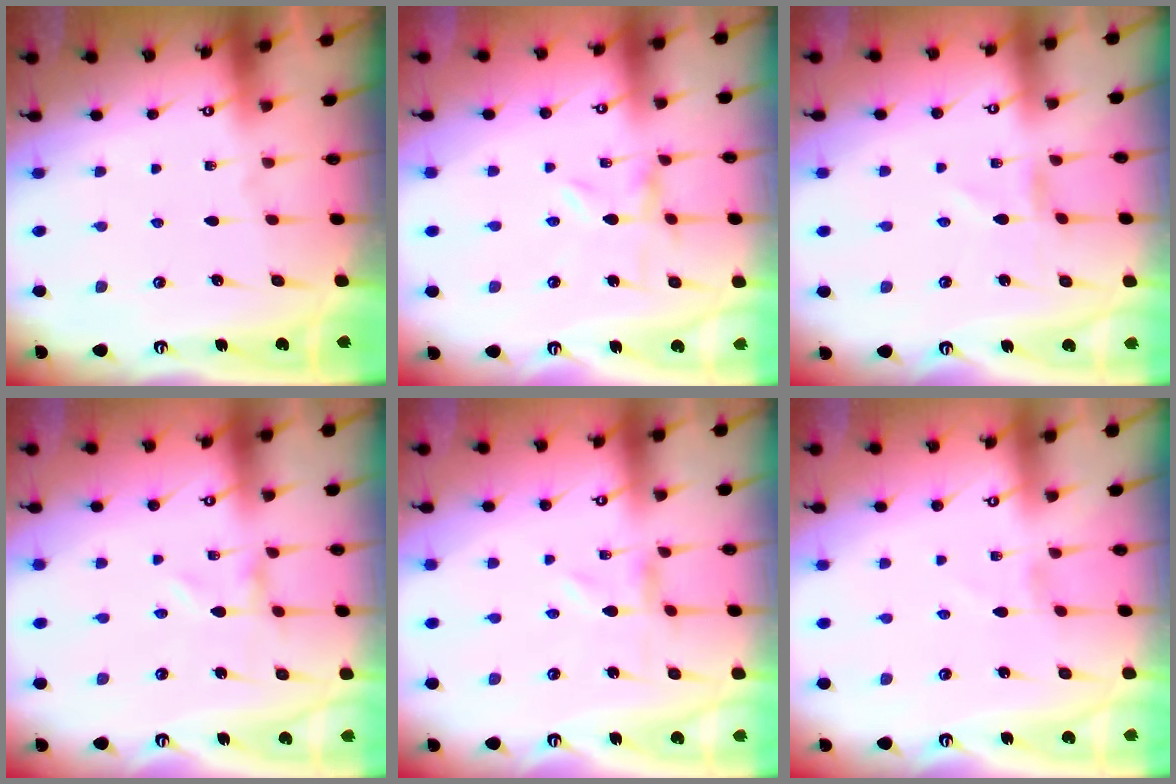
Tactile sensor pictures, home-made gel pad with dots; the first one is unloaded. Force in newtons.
{"total": 0.0}
{"total": 0.0}
{"total": 0.0}
{"total": 0.0}
{"total": 1.2, "press": 1.2, "slide": 0.1}